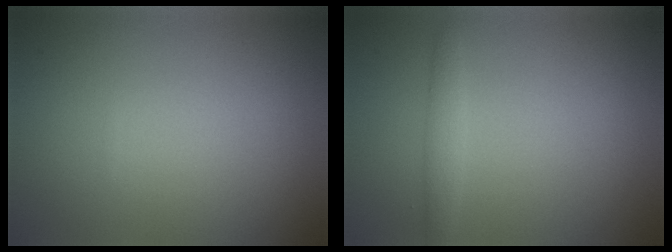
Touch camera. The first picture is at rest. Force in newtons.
{"total": 1.5, "press": 1.5, "slide": 0.1}